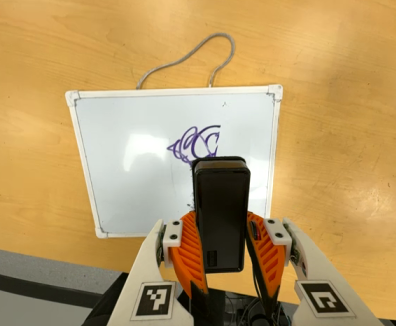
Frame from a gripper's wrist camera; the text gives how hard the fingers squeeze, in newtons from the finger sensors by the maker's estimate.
{"total": 9.6, "left": 8.3, "right": 10.9}